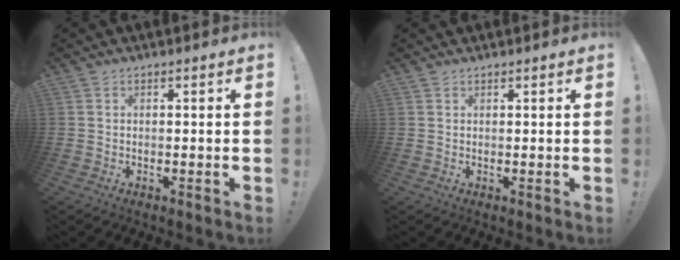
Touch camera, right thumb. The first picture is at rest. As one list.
[{"total": 0.6, "force": [0.5, 0.1, 0.1], "torque": [0.001, -0.002, 0.010]}]